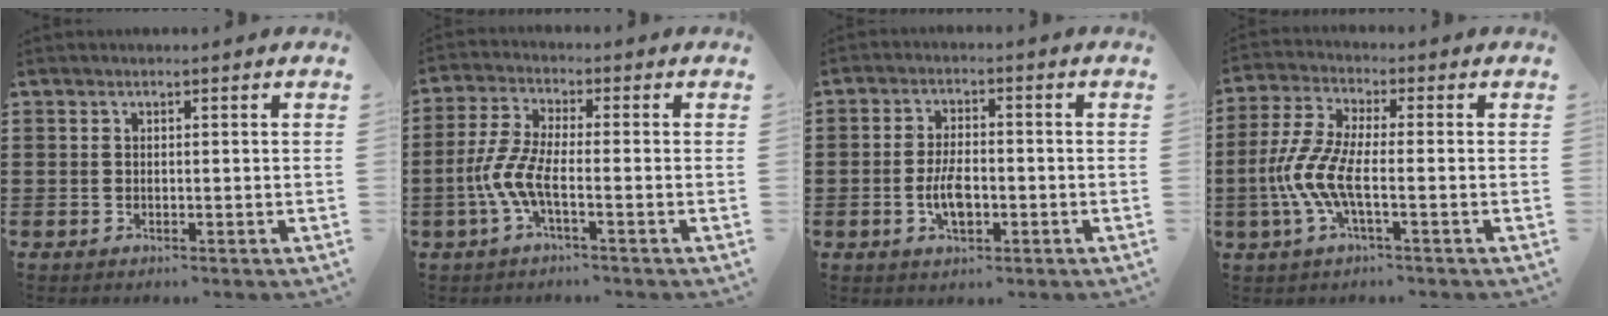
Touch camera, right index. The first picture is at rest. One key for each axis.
{"total": 6.2, "fx": -2.3, "fy": 1.9, "fz": 5.4, "tx": -0.136, "ty": -0.012, "tz": -0.051}
{"total": 5.2, "fx": -1.4, "fy": 2.4, "fz": 4.4, "tx": -0.096, "ty": -0.001, "tz": -0.027}
{"total": 7.6, "fx": -2.3, "fy": 2.5, "fz": 6.8, "tx": -0.175, "ty": -0.016, "tz": -0.053}